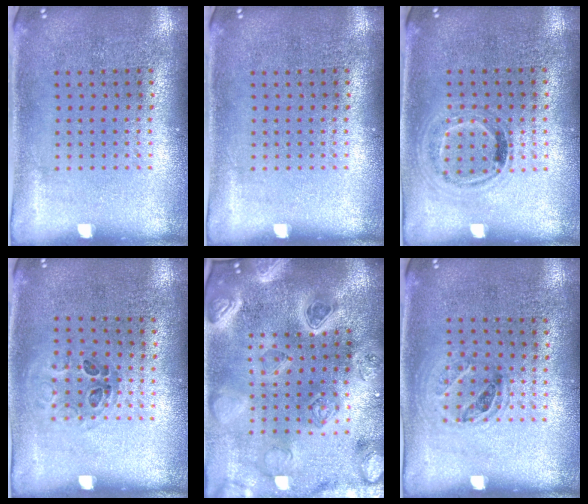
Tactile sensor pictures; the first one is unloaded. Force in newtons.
{"total": 0.0}
{"total": 1.0, "press": 0.9, "slide": 0.3}
{"total": 1.1, "press": 0.7, "slide": 0.8}
{"total": 5.0, "press": 4.3, "slide": 2.7}
{"total": 1.1, "press": 0.8, "slide": 0.7}